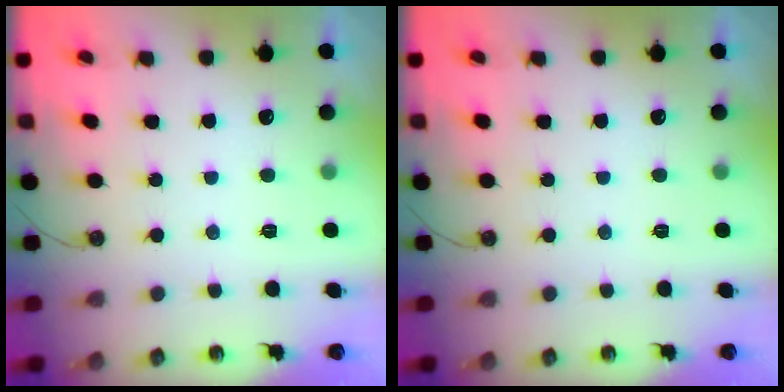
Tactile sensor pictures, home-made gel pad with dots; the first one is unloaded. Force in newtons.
{"total": 0.0}